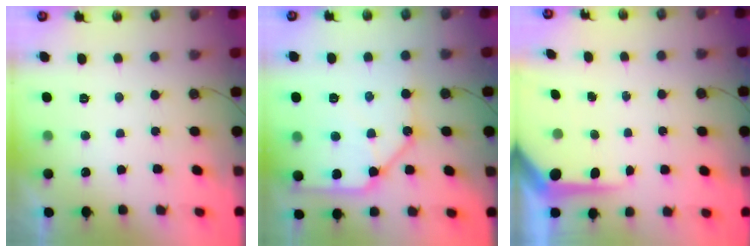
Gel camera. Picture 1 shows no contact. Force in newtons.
{"total": 14.2, "press": 14.1, "slide": 1.6}
{"total": 7.8, "press": 7.7, "slide": 0.8}